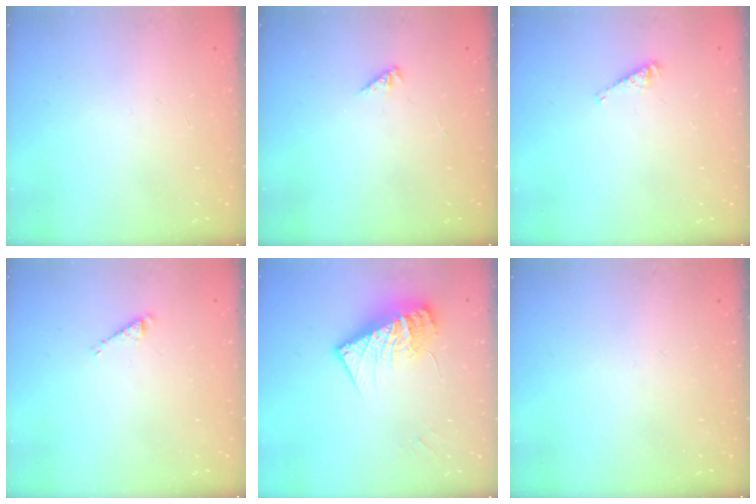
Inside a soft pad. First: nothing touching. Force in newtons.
{"total": 0.0}
{"total": 3.5, "press": 3.5, "slide": 0.2}
{"total": 3.0, "press": 3.0, "slide": 0.5}
{"total": 15.1, "press": 15.0, "slide": 1.4}
{"total": 0.0}